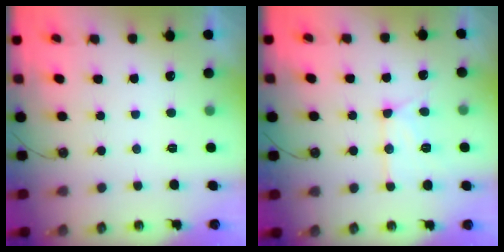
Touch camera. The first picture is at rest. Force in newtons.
{"total": 13.7, "press": 13.6, "slide": 0.8}